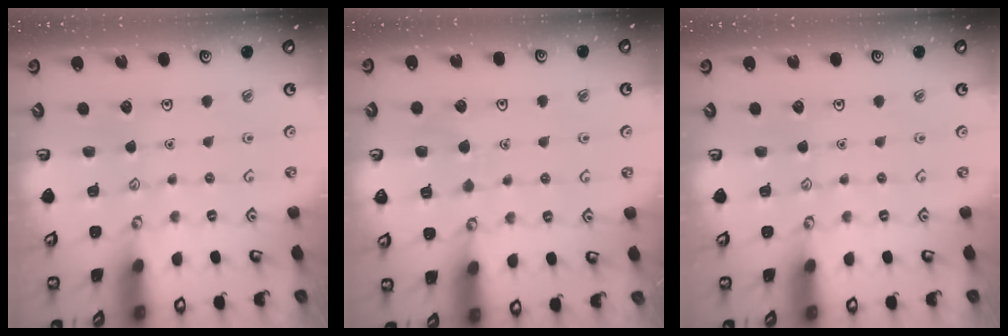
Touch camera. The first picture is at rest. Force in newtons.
{"total": 5.2, "press": 5.1, "slide": 0.5}
{"total": 0.0}